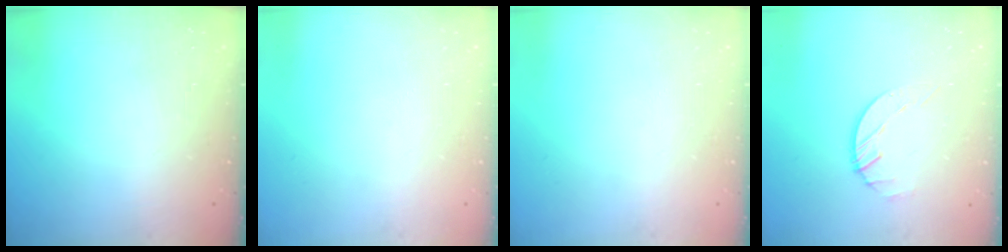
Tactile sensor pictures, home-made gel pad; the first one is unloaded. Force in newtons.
{"total": 0.0}
{"total": 0.0}
{"total": 2.6, "press": 2.6, "slide": 0.3}